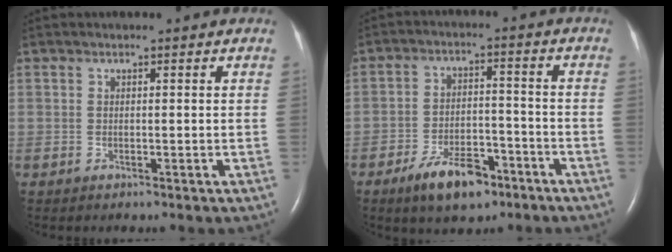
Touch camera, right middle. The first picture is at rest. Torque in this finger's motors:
{"motor_torque": [0.34, -0.22, 0.14, 0.05]}